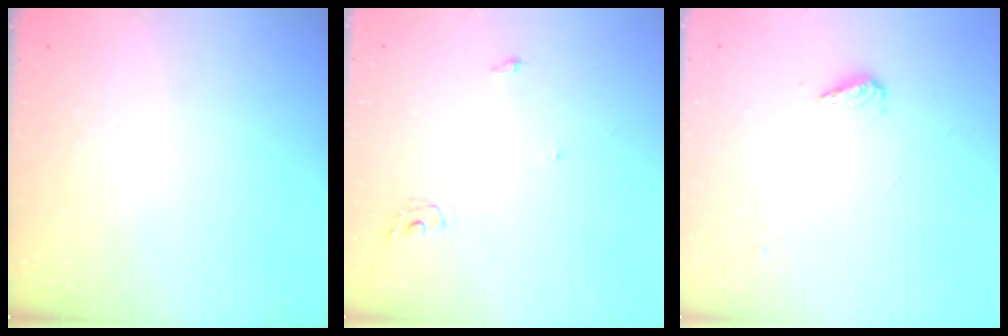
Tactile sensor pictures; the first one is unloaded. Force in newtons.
{"total": 3.3, "press": 3.3, "slide": 0.2}
{"total": 3.9, "press": 3.8, "slide": 0.4}